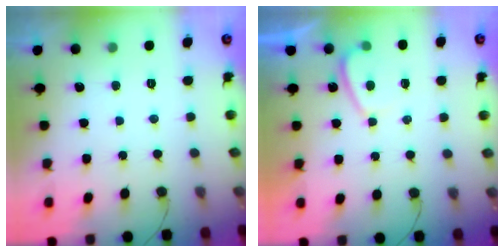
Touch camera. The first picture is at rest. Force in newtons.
{"total": 1.9, "press": 1.7, "slide": 0.7}